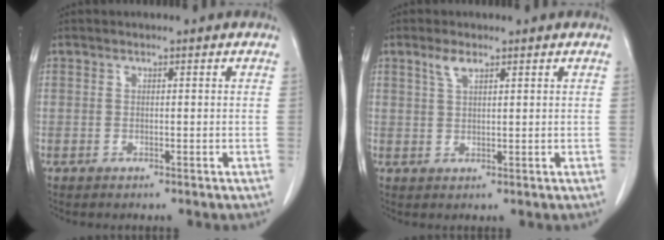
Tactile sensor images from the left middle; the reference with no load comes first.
{"total": 2.4, "force": [1.6, 0.7, 1.6], "torque": [-0.039, 0.003, 0.036]}